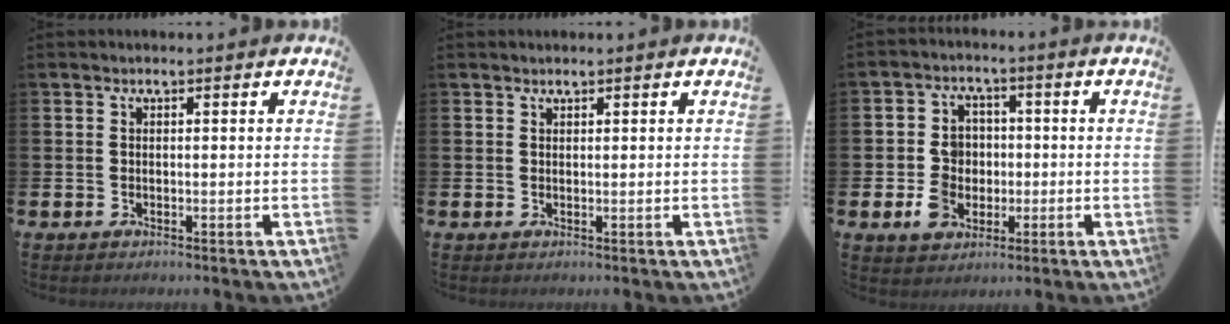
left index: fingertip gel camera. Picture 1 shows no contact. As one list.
[{"total": 0.7, "force": [0.7, 0.1, 0.0], "torque": [0.015, -0.004, 0.011]}, {"total": 5.8, "force": [-1.1, 5.3, 2.3], "torque": [-0.055, 0.013, -0.021]}]